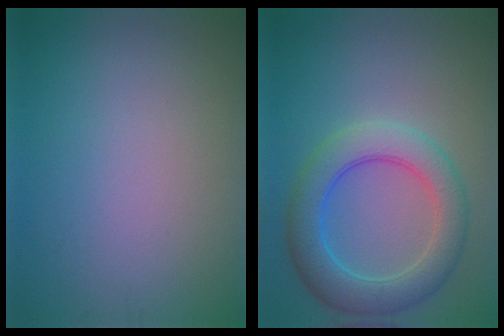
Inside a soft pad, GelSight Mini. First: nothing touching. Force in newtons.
{"total": 6.0, "press": 6.0, "slide": 0.2}